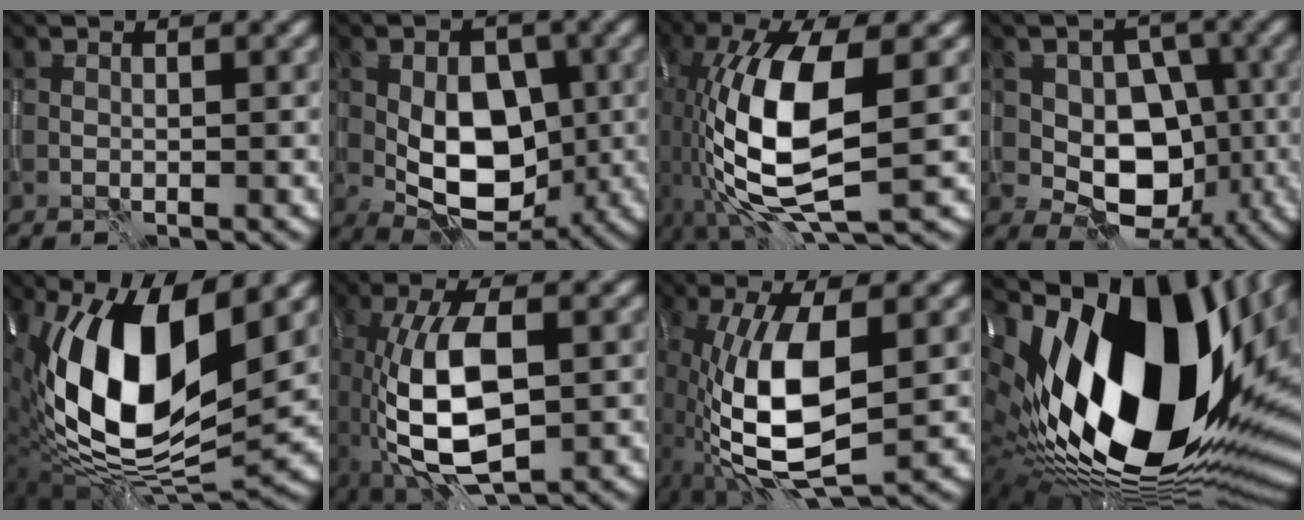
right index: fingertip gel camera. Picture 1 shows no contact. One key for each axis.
{"total": 8.5, "fx": -0.8, "fy": 5.5, "fz": 6.5, "tx": -0.100, "ty": -0.003, "tz": -0.020}
{"total": 12.1, "fx": -1.7, "fy": 4.8, "fz": 11.0, "tx": -0.235, "ty": -0.006, "tz": -0.034}
{"total": 7.5, "fx": -1.4, "fy": 5.5, "fz": 4.8, "tx": -0.055, "ty": 0.006, "tz": -0.031}
{"total": 14.6, "fx": 2.2, "fy": 6.4, "fz": 12.9, "tx": -0.229, "ty": -0.002, "tz": 0.033}
{"total": 9.7, "fx": -1.7, "fy": 4.3, "fz": 8.5, "tx": -0.171, "ty": -0.002, "tz": -0.029}
{"total": 9.7, "fx": -1.7, "fy": 3.8, "fz": 8.7, "tx": -0.181, "ty": 0.001, "tz": -0.031}
{"total": 21.7, "fx": 1.8, "fy": 10.8, "fz": 18.7, "tx": -0.341, "ty": -0.043, "tz": 0.036}